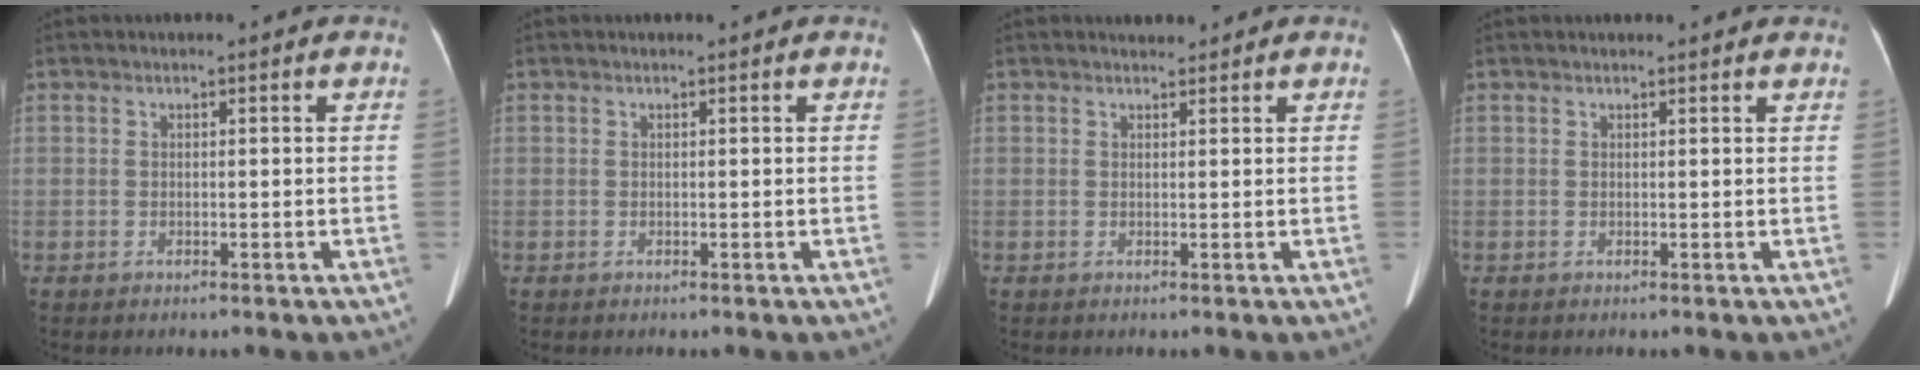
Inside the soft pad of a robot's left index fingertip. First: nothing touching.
{"total": 0.0}
{"total": 1.1, "force": [1.0, 0.4, 0.1], "torque": [-0.008, 0.001, 0.016]}
{"total": 3.0, "force": [2.9, 0.3, 0.7], "torque": [-0.013, 0.012, 0.027]}